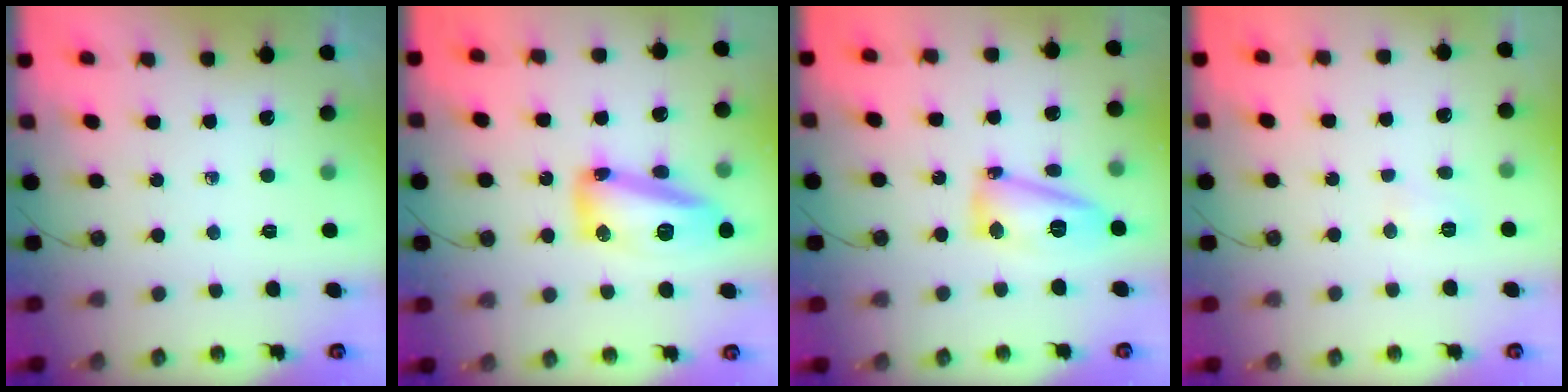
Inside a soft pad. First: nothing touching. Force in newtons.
{"total": 14.1, "press": 14.0, "slide": 1.4}
{"total": 12.1, "press": 12.0, "slide": 1.4}
{"total": 5.1, "press": 5.0, "slide": 1.1}